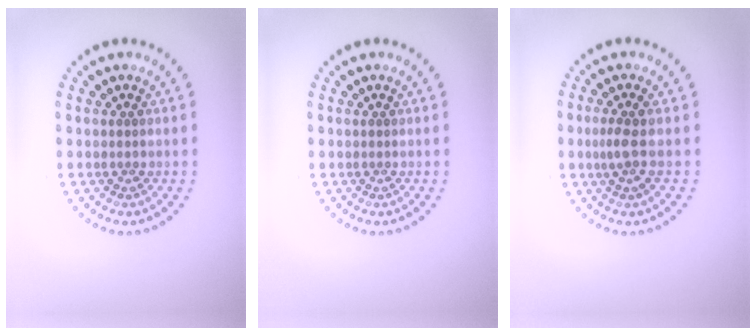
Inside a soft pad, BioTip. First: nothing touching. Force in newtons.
{"total": 0.0}
{"total": 1.8, "press": 1.4, "slide": 1.2}